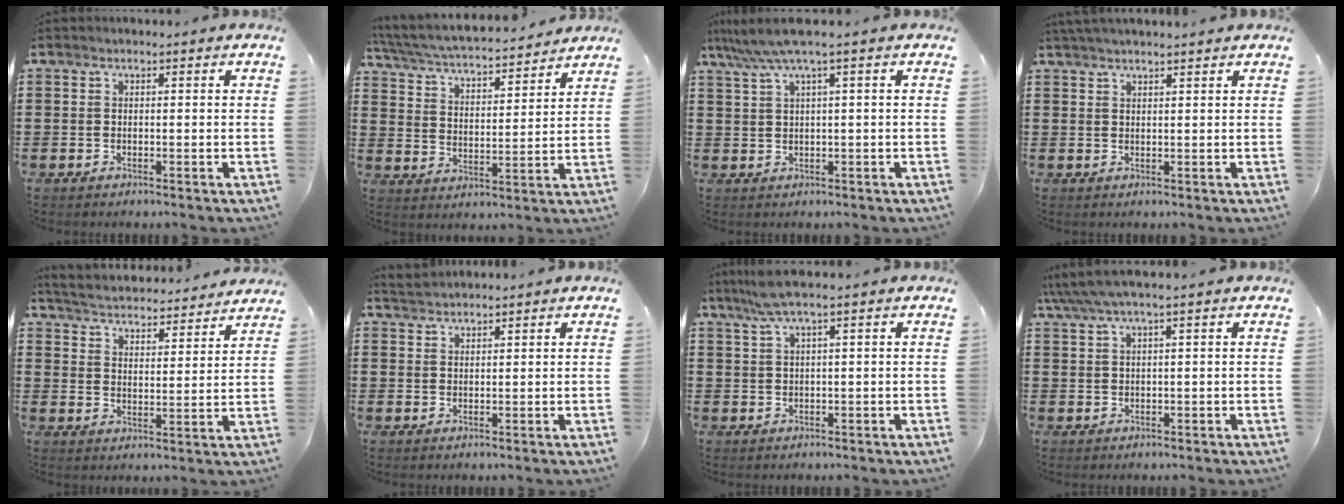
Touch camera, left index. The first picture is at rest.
{"total": 5.0, "force": [4.7, 0.3, 1.6], "torque": [-0.054, -0.032, 0.076]}
{"total": 4.3, "force": [2.0, -0.4, 3.7], "torque": [-0.084, -0.010, 0.031]}
{"total": 1.8, "force": [1.7, -0.1, 0.6], "torque": [-0.016, 0.003, 0.033]}
{"total": 3.8, "force": [3.8, -0.1, -0.1], "torque": [-0.022, -0.033, 0.059]}
{"total": 2.0, "force": [2.0, 0.2, 0.0], "torque": [-0.006, 0.004, 0.040]}
{"total": 3.4, "force": [1.7, -0.2, 2.9], "torque": [-0.065, -0.002, 0.028]}
{"total": 2.2, "force": [1.1, -0.1, 1.9], "torque": [-0.046, -0.004, 0.016]}